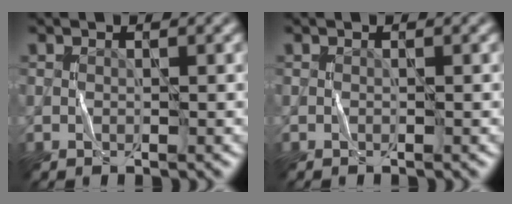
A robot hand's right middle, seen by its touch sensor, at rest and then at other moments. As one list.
[{"total": 0.0}]